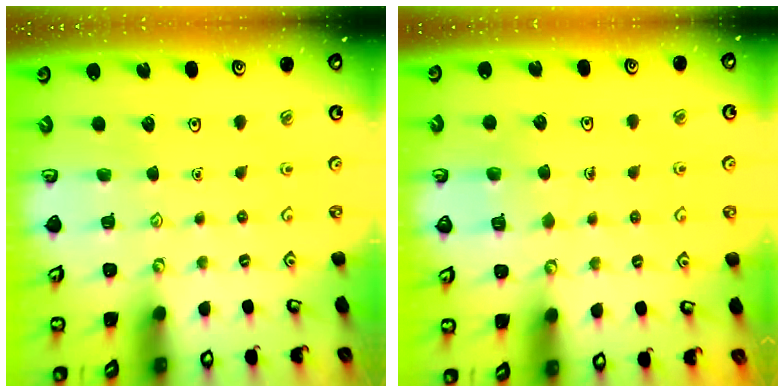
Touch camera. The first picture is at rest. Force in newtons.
{"total": 5.1, "press": 5.1, "slide": 0.3}